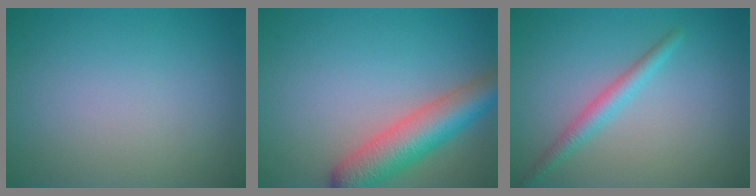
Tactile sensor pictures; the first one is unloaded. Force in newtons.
{"total": 6.5, "press": 6.5, "slide": 0.3}
{"total": 2.2, "press": 2.2, "slide": 0.1}